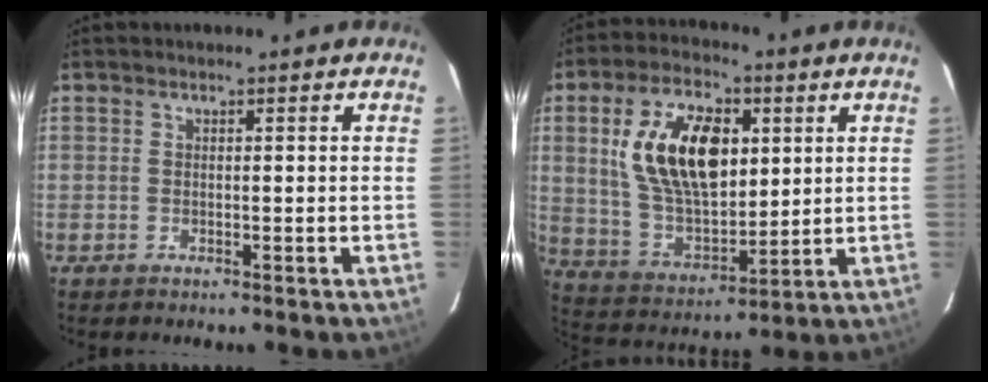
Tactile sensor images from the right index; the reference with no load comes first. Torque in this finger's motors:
{"motor_torque": [0.75, 0.05, 1.05, 0.21]}